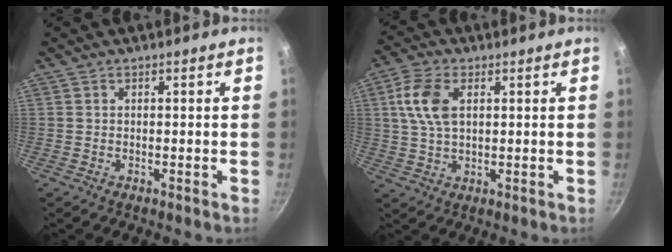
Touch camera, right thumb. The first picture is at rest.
{"total": 8.3, "force": [2.2, 4.7, 6.5], "torque": [-0.128, 0.006, 0.041]}